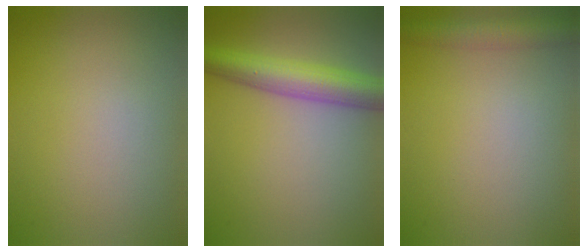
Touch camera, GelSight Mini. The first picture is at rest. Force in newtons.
{"total": 5.6, "press": 5.6, "slide": 0.2}
{"total": 3.4, "press": 3.3, "slide": 0.2}